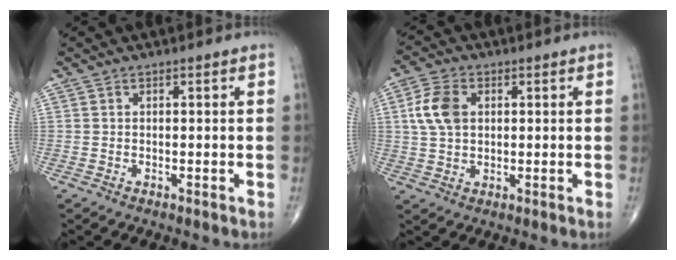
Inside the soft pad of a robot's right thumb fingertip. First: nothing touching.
{"total": 7.1, "force": [1.4, 4.7, 5.0], "torque": [-0.099, 0.005, 0.025]}